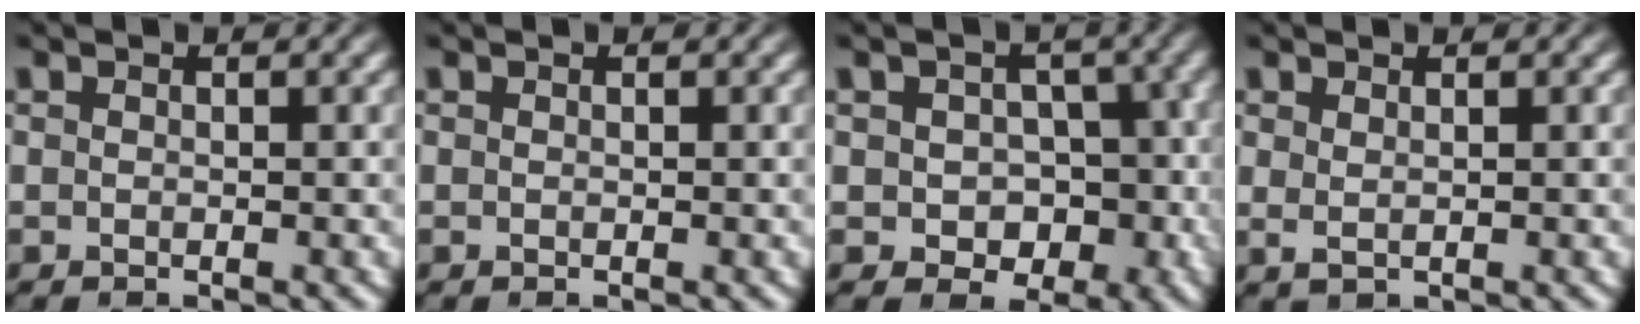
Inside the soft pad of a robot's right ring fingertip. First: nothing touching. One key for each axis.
{"total": 0.0}
{"total": 8.9, "fx": -2.7, "fy": 7.4, "fz": 4.3, "tx": -0.054, "ty": -0.052, "tz": -0.026}
{"total": 0.9, "fx": 0.6, "fy": -0.1, "fz": 0.6, "tx": -0.007, "ty": -0.006, "tz": 0.021}